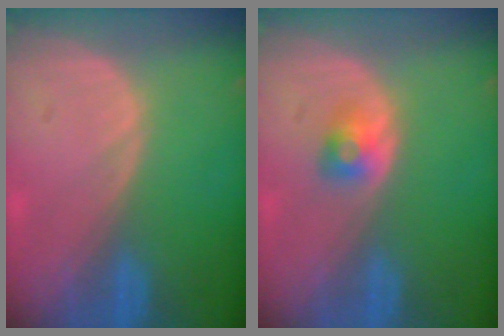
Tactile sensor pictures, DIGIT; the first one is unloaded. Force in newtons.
{"total": 2.6, "press": 2.4, "slide": 1.2}